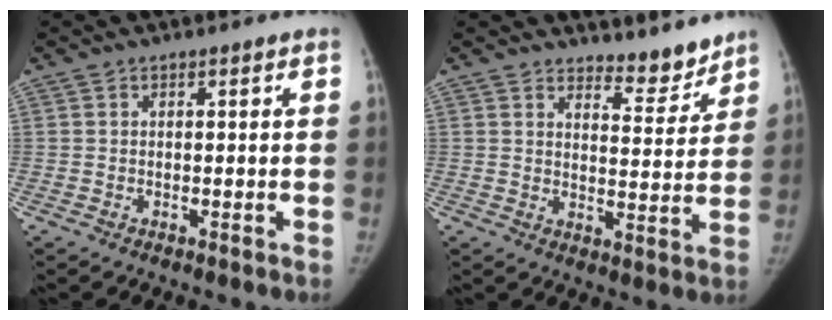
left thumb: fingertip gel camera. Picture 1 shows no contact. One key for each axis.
{"total": 6.1, "fx": 5.7, "fy": 1.7, "fz": 1.3, "tx": 0.007, "ty": -0.056, "tz": 0.089}